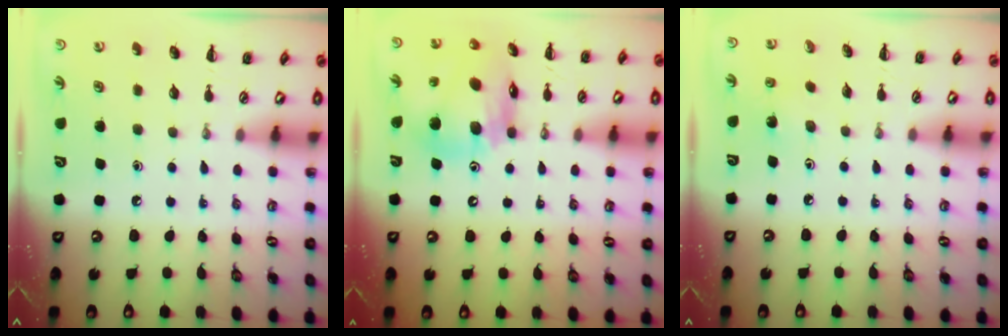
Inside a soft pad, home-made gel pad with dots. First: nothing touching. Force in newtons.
{"total": 15.1, "press": 14.7, "slide": 3.6}
{"total": 1.9, "press": 1.8, "slide": 0.7}